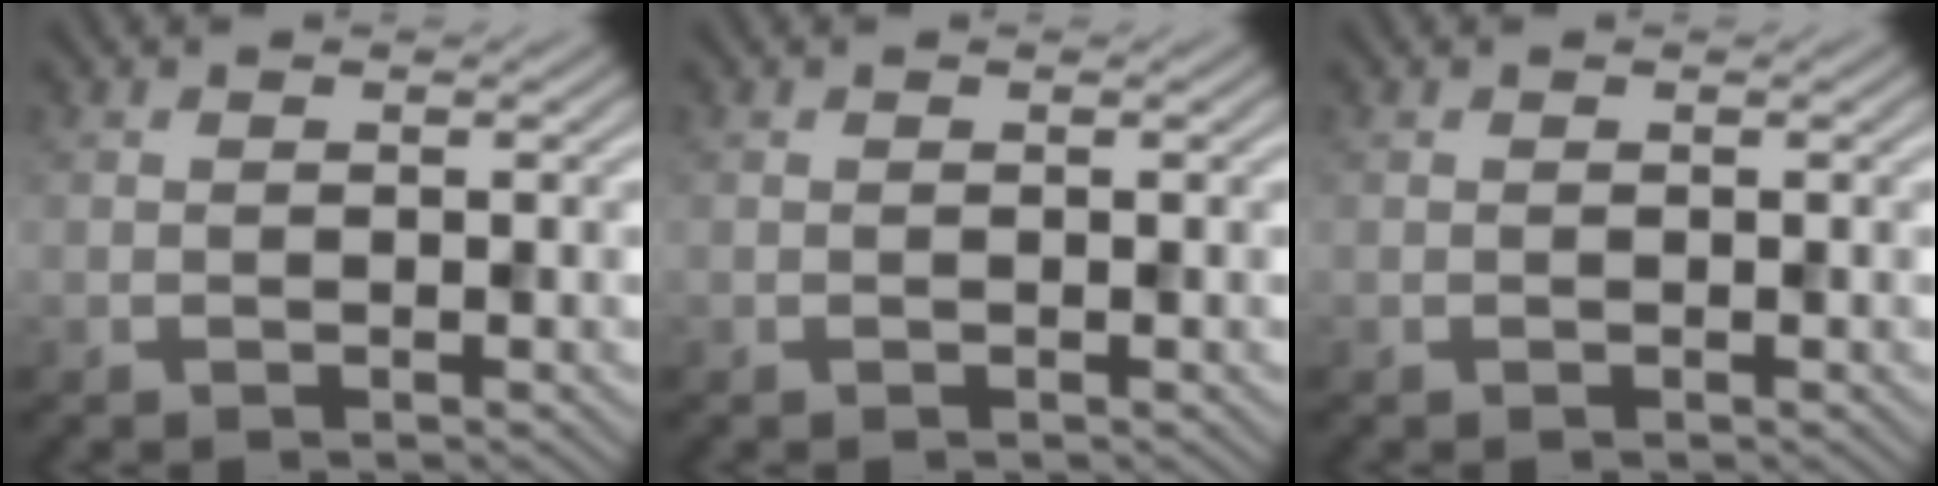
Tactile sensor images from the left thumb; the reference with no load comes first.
{"total": 0.0}
{"total": 0.0}